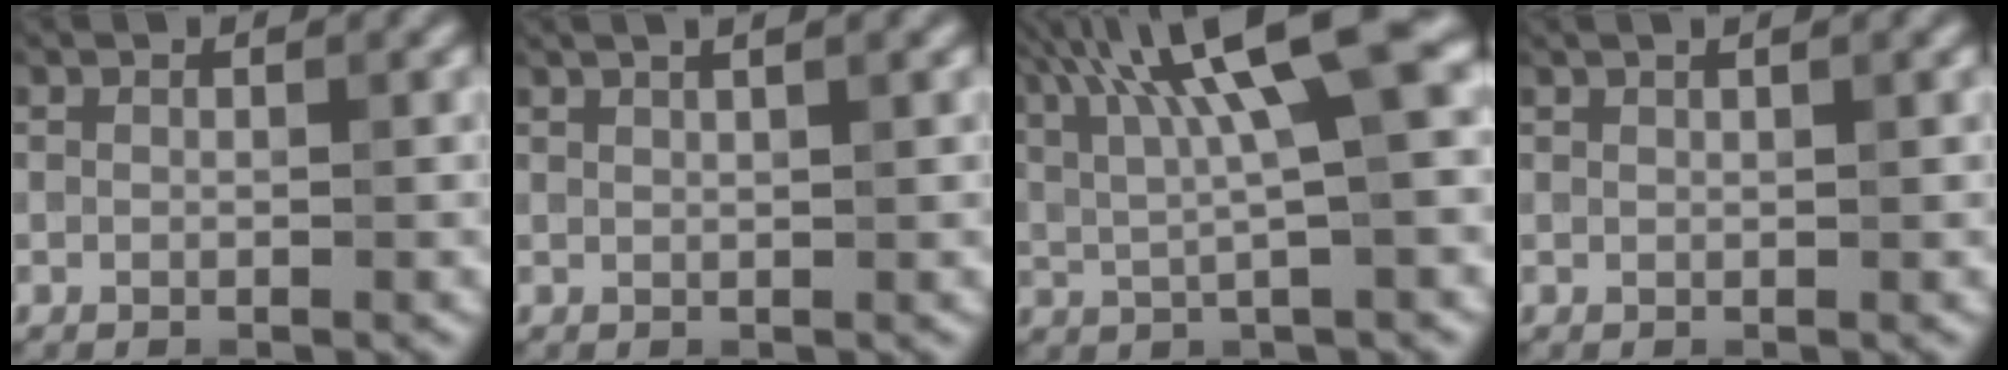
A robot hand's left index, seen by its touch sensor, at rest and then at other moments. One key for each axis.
{"total": 4.4, "fx": 2.4, "fy": 1.9, "fz": 3.1, "tx": -0.013, "ty": 0.030, "tz": 0.006}
{"total": 10.4, "fx": 3.8, "fy": 2.0, "fz": 9.5, "tx": -0.155, "ty": 0.017, "tz": 0.066}
{"total": 1.7, "fx": 1.1, "fy": 0.5, "fz": 1.1, "tx": -0.008, "ty": -0.002, "tz": 0.006}